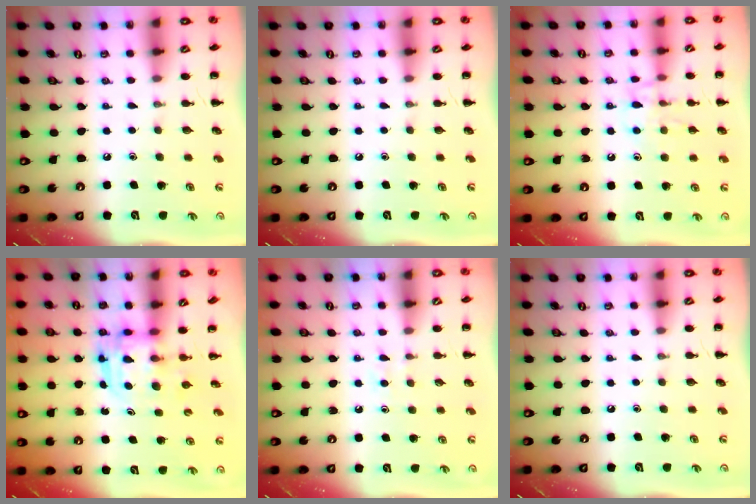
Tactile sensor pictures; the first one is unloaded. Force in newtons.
{"total": 0.0}
{"total": 9.6, "press": 9.6, "slide": 0.6}
{"total": 3.0, "press": 3.0, "slide": 0.3}
{"total": 2.6, "press": 2.5, "slide": 0.9}
{"total": 0.0}